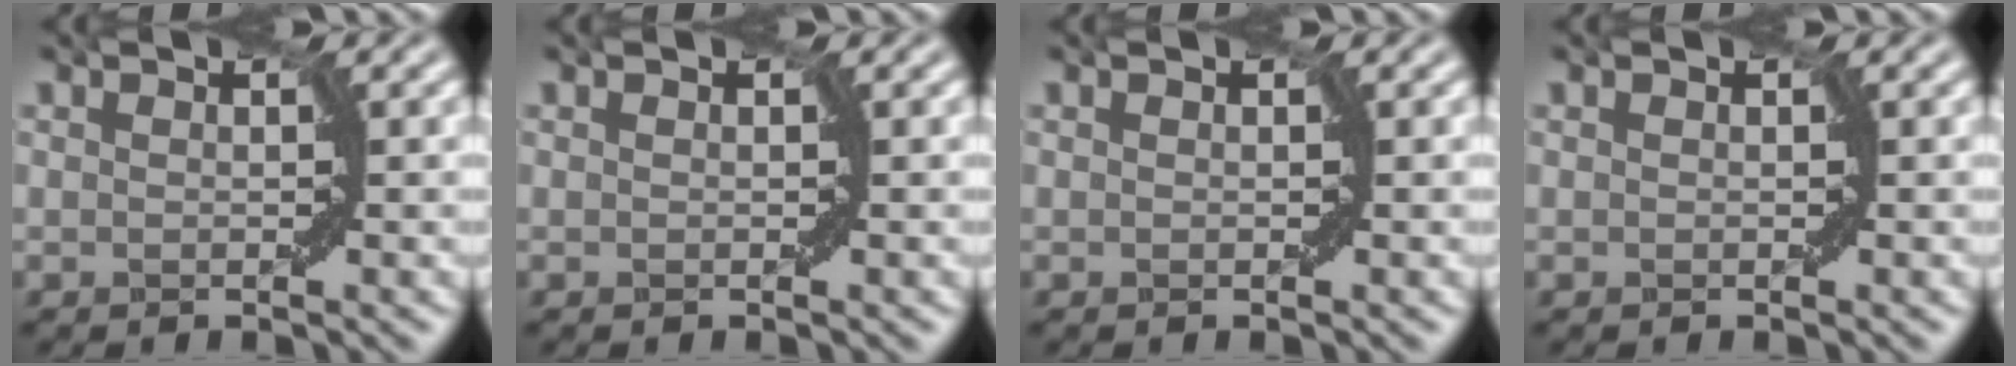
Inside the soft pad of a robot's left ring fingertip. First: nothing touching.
{"total": 0.0}
{"total": 0.0}
{"total": 0.0}